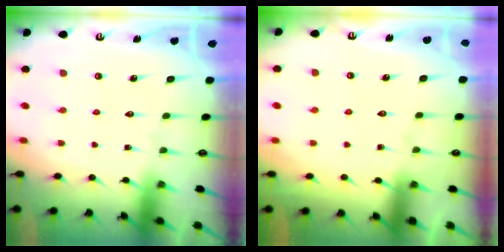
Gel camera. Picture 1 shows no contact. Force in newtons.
{"total": 3.1, "press": 3.1, "slide": 0.5}